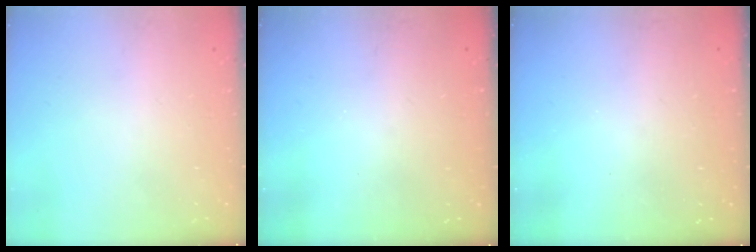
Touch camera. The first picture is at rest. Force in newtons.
{"total": 3.2, "press": 3.2, "slide": 0.1}
{"total": 3.1, "press": 3.1, "slide": 0.1}